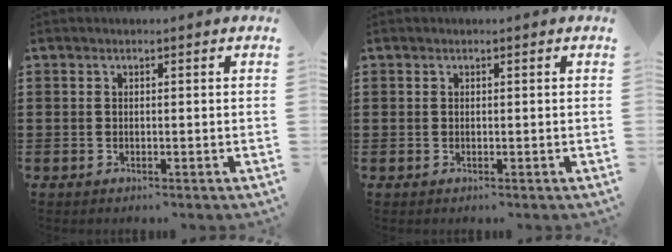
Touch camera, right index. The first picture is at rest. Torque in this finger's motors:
{"motor_torque": [-0.69, 0.59, -0.91, -0.21]}